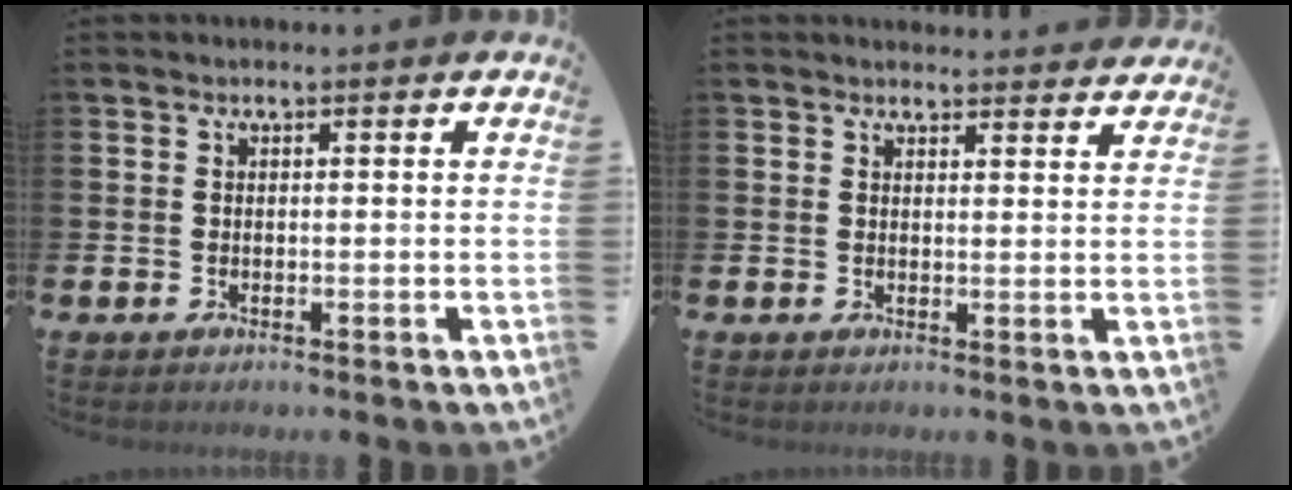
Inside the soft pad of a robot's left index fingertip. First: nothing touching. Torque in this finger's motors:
{"motor_torque": [0.14, -0.16, 0.09, 0.00]}